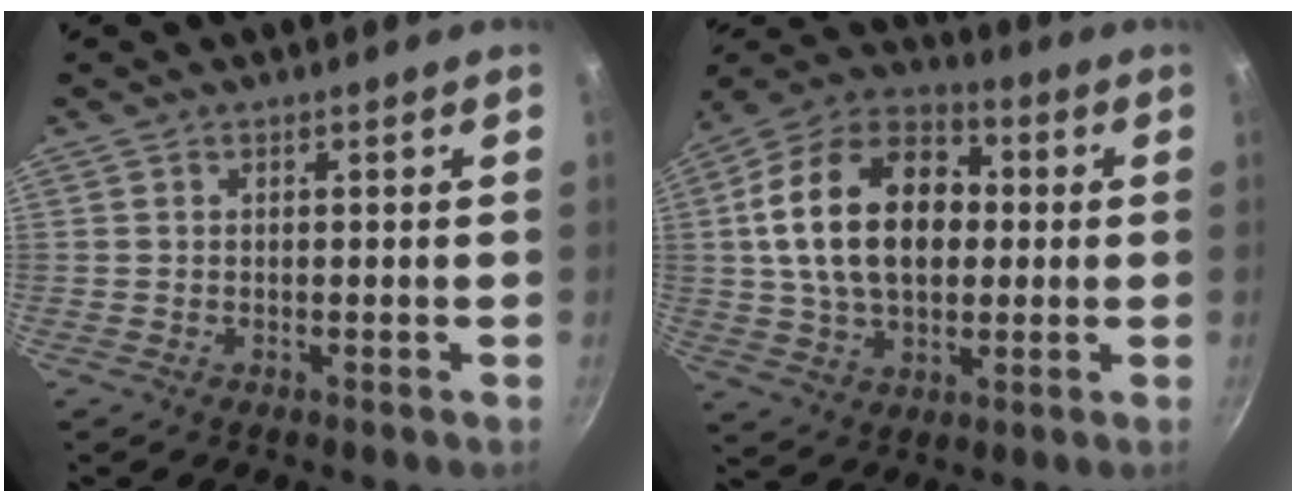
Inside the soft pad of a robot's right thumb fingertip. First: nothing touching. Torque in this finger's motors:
{"motor_torque": [-0.64, 2.25, 1.68, -0.06, 0.22]}